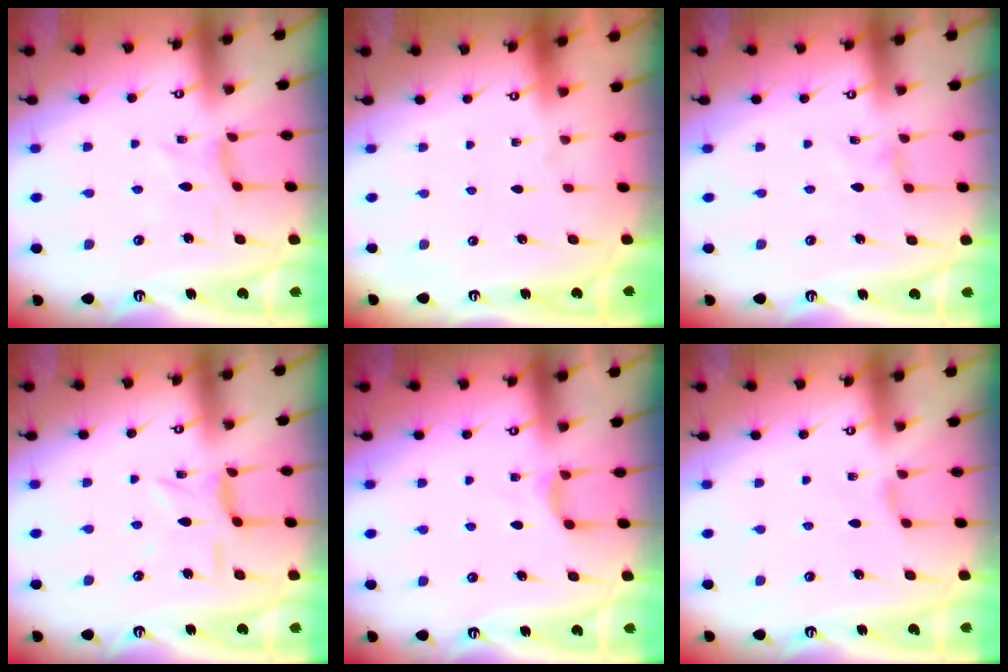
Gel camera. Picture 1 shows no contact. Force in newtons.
{"total": 0.0}
{"total": 0.6, "press": 0.5, "slide": 0.2}
{"total": 5.0, "press": 5.0, "slide": 0.3}
{"total": 3.1, "press": 3.1, "slide": 0.5}
{"total": 2.4, "press": 2.3, "slide": 0.6}